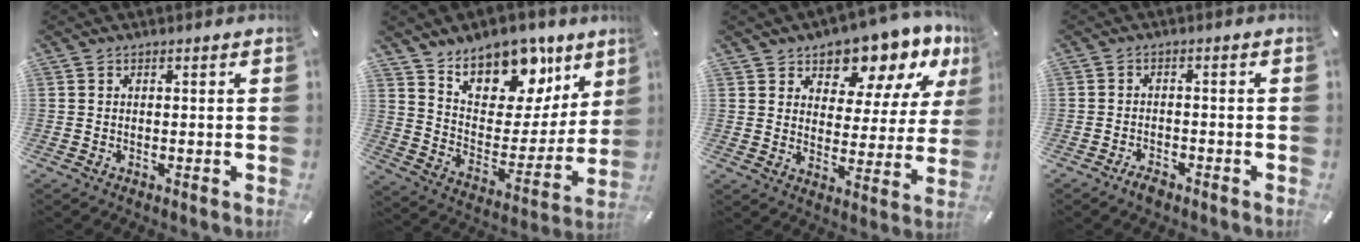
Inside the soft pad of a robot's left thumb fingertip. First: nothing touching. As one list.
[{"total": 16.8, "force": [12.7, 9.1, 6.1], "torque": [-0.081, -0.107, 0.221]}, {"total": 11.4, "force": [9.3, 5.8, 3.0], "torque": [-0.045, -0.079, 0.164]}, {"total": 2.6, "force": [-2.1, 1.1, 1.0], "torque": [-0.025, 0.009, -0.044]}]